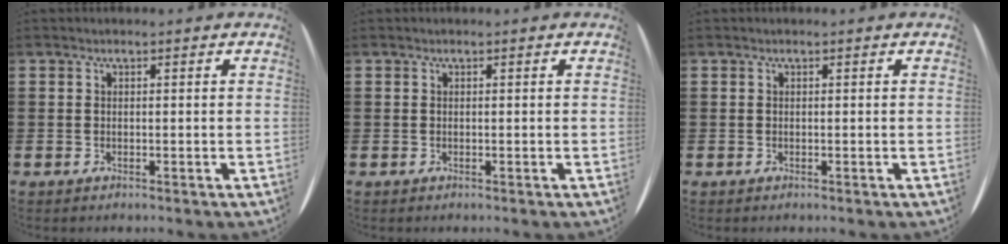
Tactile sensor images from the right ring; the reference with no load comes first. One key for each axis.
{"total": 0.0}
{"total": 0.0}